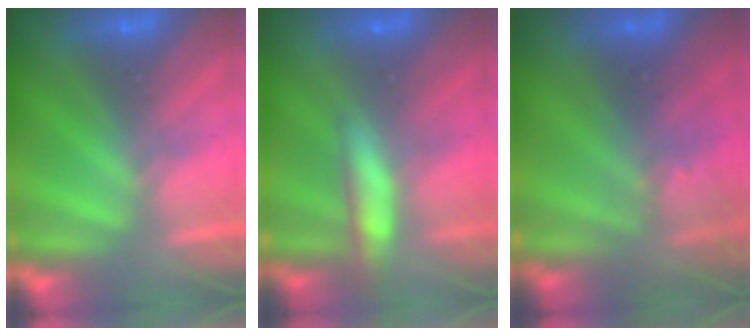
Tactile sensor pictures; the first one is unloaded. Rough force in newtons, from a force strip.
{"total": 8.6}
{"total": 2.8}